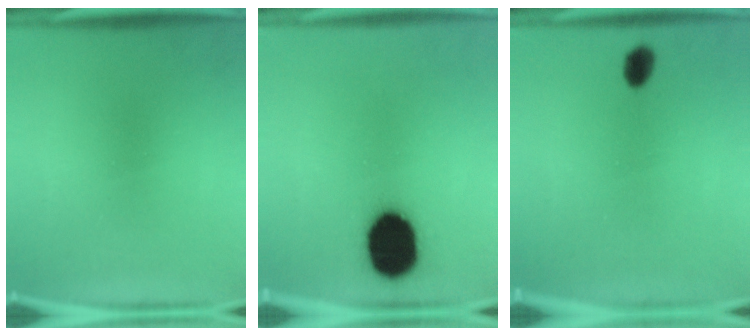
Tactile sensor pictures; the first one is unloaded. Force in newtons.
{"total": 17.6}
{"total": 3.5}